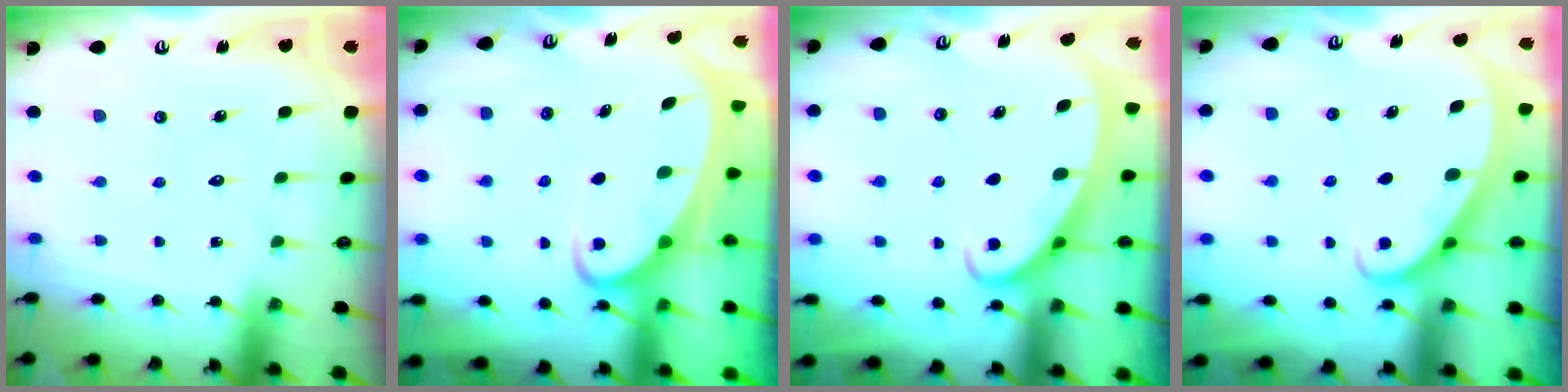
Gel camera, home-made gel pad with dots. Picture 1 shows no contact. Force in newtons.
{"total": 3.6, "press": 3.6, "slide": 0.4}
{"total": 2.6, "press": 2.6, "slide": 0.4}
{"total": 2.2, "press": 2.2, "slide": 0.2}